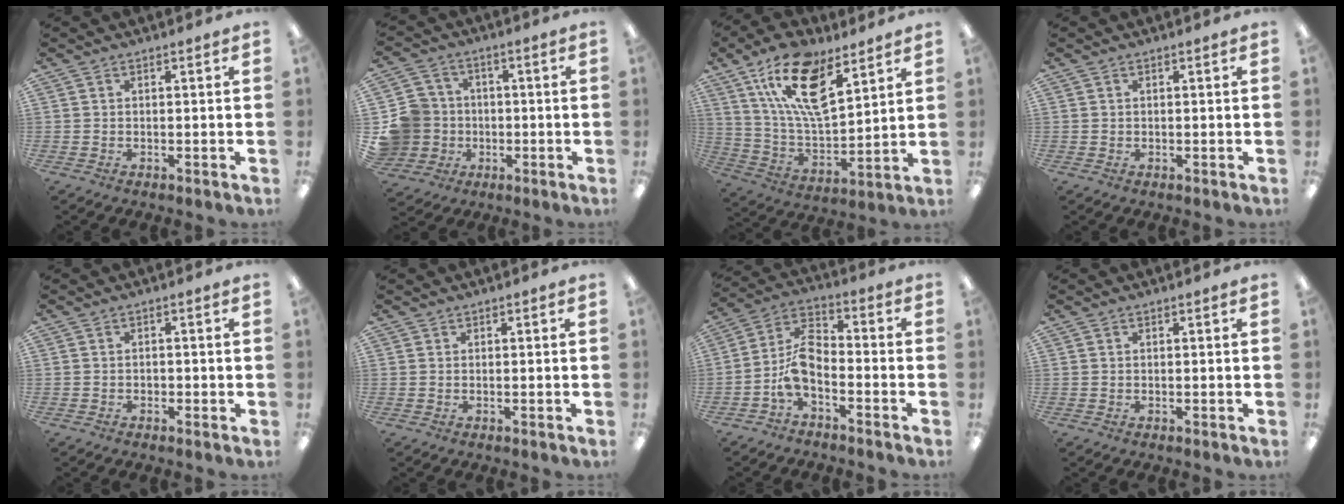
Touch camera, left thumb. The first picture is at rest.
{"total": 11.2, "force": [-1.9, 10.7, 2.6], "torque": [-0.068, 0.034, -0.023]}
{"total": 19.0, "force": [11.5, 8.0, 12.9], "torque": [-0.251, -0.051, 0.198]}
{"total": 0.7, "force": [0.2, 0.3, 0.6], "torque": [-0.012, 0.003, 0.003]}
{"total": 1.0, "force": [-0.6, 0.5, 0.5], "torque": [-0.012, 0.003, -0.013]}
{"total": 0.0}
{"total": 9.5, "force": [-3.0, 5.3, 7.3], "torque": [-0.160, -0.002, -0.057]}
{"total": 0.0}